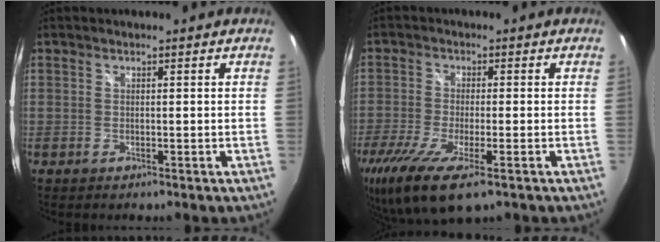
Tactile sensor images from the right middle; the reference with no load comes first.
{"total": 13.7, "force": [-7.8, 3.7, 10.7], "torque": [-0.228, -0.060, -0.135]}